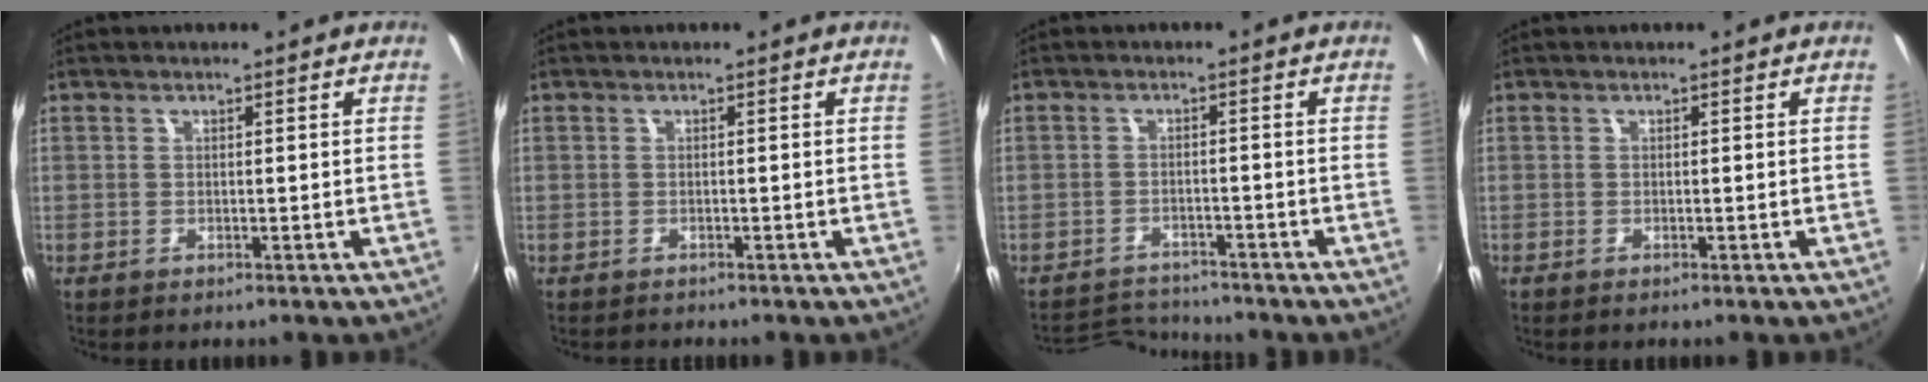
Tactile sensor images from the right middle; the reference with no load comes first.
{"total": 0.7, "force": [-0.6, 0.1, -0.1], "torque": [-0.001, 0.001, -0.010]}
{"total": 5.3, "force": [-5.3, 0.8, -0.2], "torque": [-0.014, 0.014, -0.093]}
{"total": 0.0}